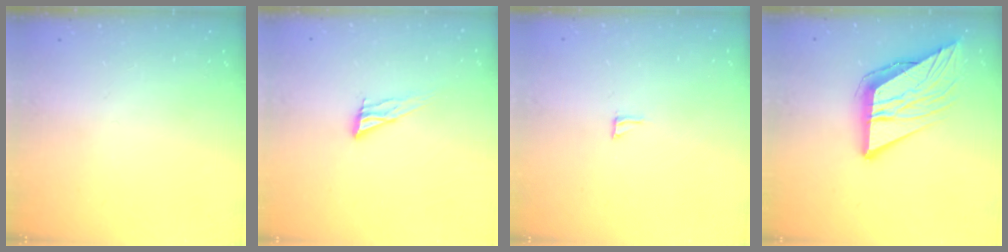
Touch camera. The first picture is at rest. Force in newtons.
{"total": 7.5, "press": 7.5, "slide": 0.3}
{"total": 4.2, "press": 4.2, "slide": 0.4}
{"total": 13.7, "press": 13.6, "slide": 1.6}